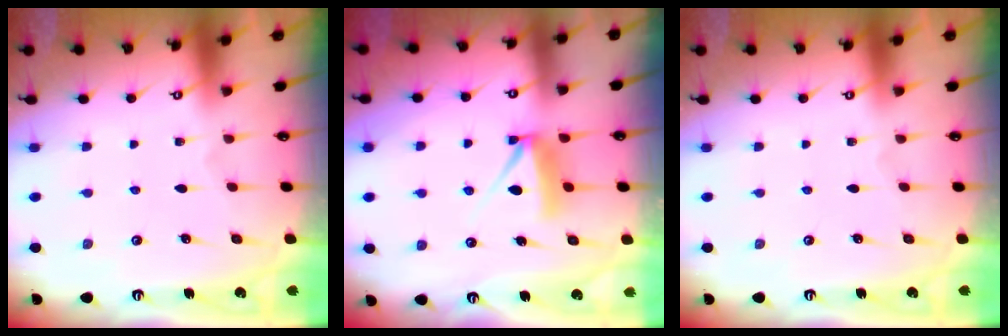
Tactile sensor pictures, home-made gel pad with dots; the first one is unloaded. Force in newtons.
{"total": 7.8, "press": 7.8, "slide": 0.7}
{"total": 0.0}